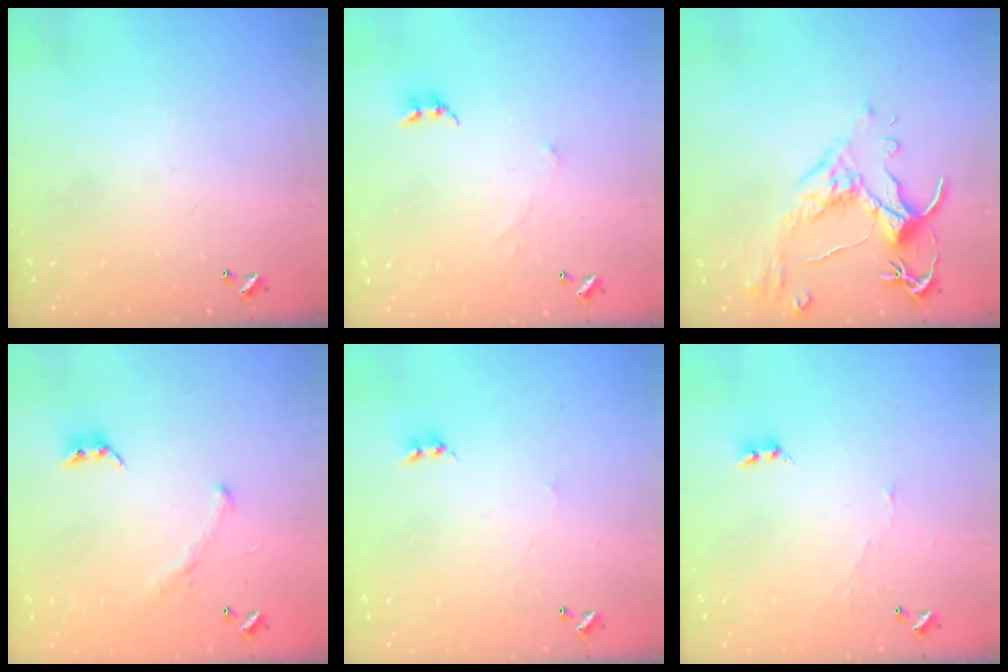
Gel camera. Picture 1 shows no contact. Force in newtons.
{"total": 0.7, "press": 0.6, "slide": 0.4}
{"total": 2.6, "press": 2.2, "slide": 1.4}
{"total": 2.2, "press": 2.0, "slide": 1.1}
{"total": 0.0}
{"total": 4.7, "press": 4.7, "slide": 0.3}